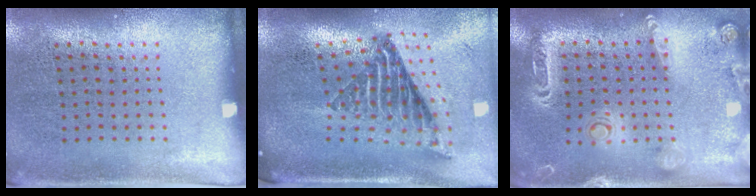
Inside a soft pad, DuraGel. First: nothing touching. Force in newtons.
{"total": 2.7, "press": 1.7, "slide": 2.1}
{"total": 2.0, "press": 1.9, "slide": 0.5}